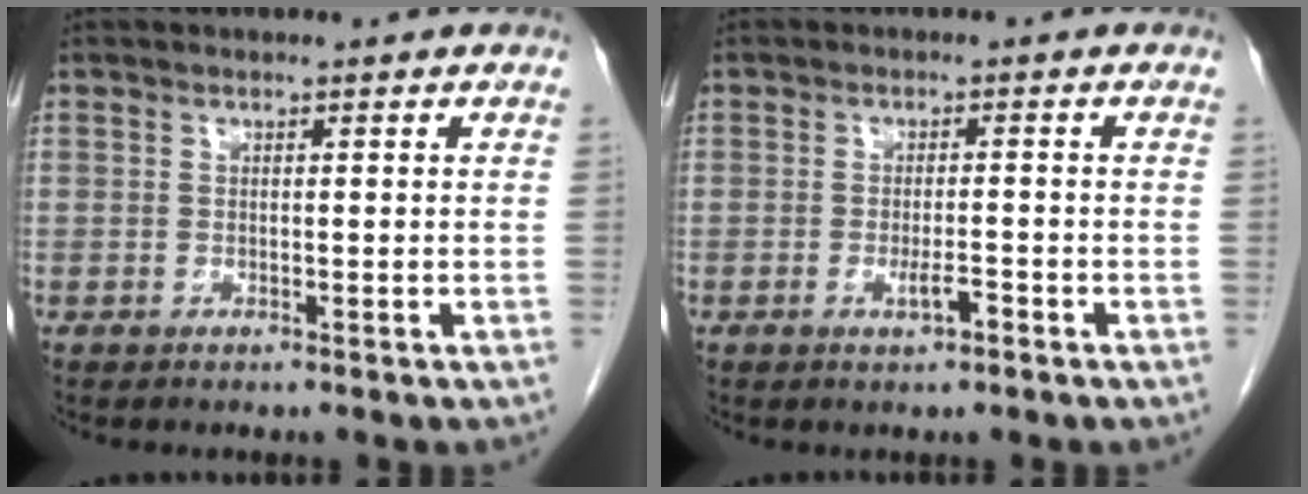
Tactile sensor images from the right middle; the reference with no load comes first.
{"total": 2.3, "force": [-1.2, 0.4, 1.9], "torque": [-0.032, 0.000, -0.019]}